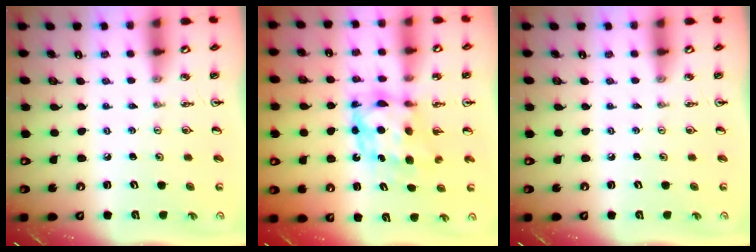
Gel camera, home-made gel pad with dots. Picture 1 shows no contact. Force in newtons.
{"total": 7.6, "press": 7.6, "slide": 0.4}
{"total": 0.0}